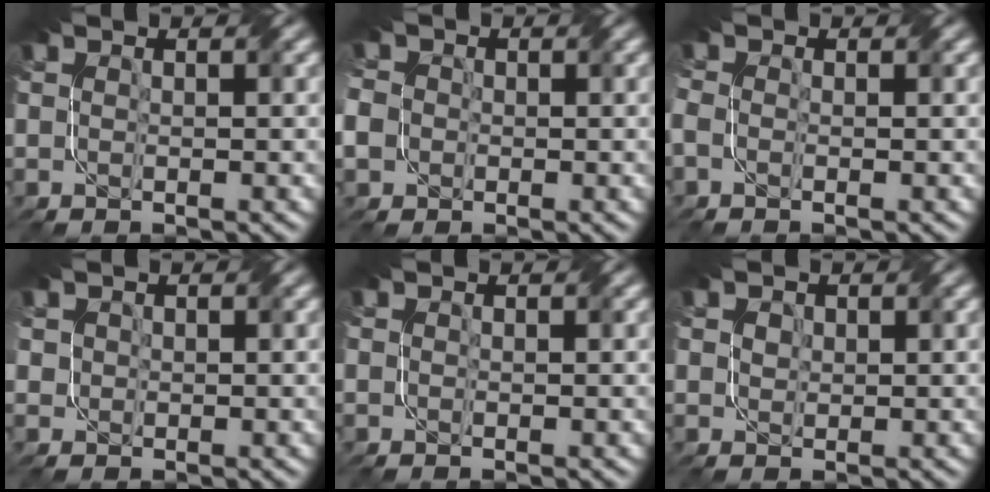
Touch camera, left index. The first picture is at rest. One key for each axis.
{"total": 4.7, "fx": -1.0, "fy": 4.1, "fz": 2.0, "tx": -0.062, "ty": 0.011, "tz": -0.040}
{"total": 1.7, "fx": -0.6, "fy": 1.1, "fz": 1.1, "tx": -0.028, "ty": 0.000, "tz": -0.016}
{"total": 0.8, "fx": 0.1, "fy": 0.8, "fz": 0.0, "tx": -0.007, "ty": -0.004, "tz": 0.004}
{"total": 0.0}
{"total": 1.4, "fx": 0.7, "fy": 1.1, "fz": 0.5, "tx": -0.023, "ty": 0.005, "tz": 0.013}